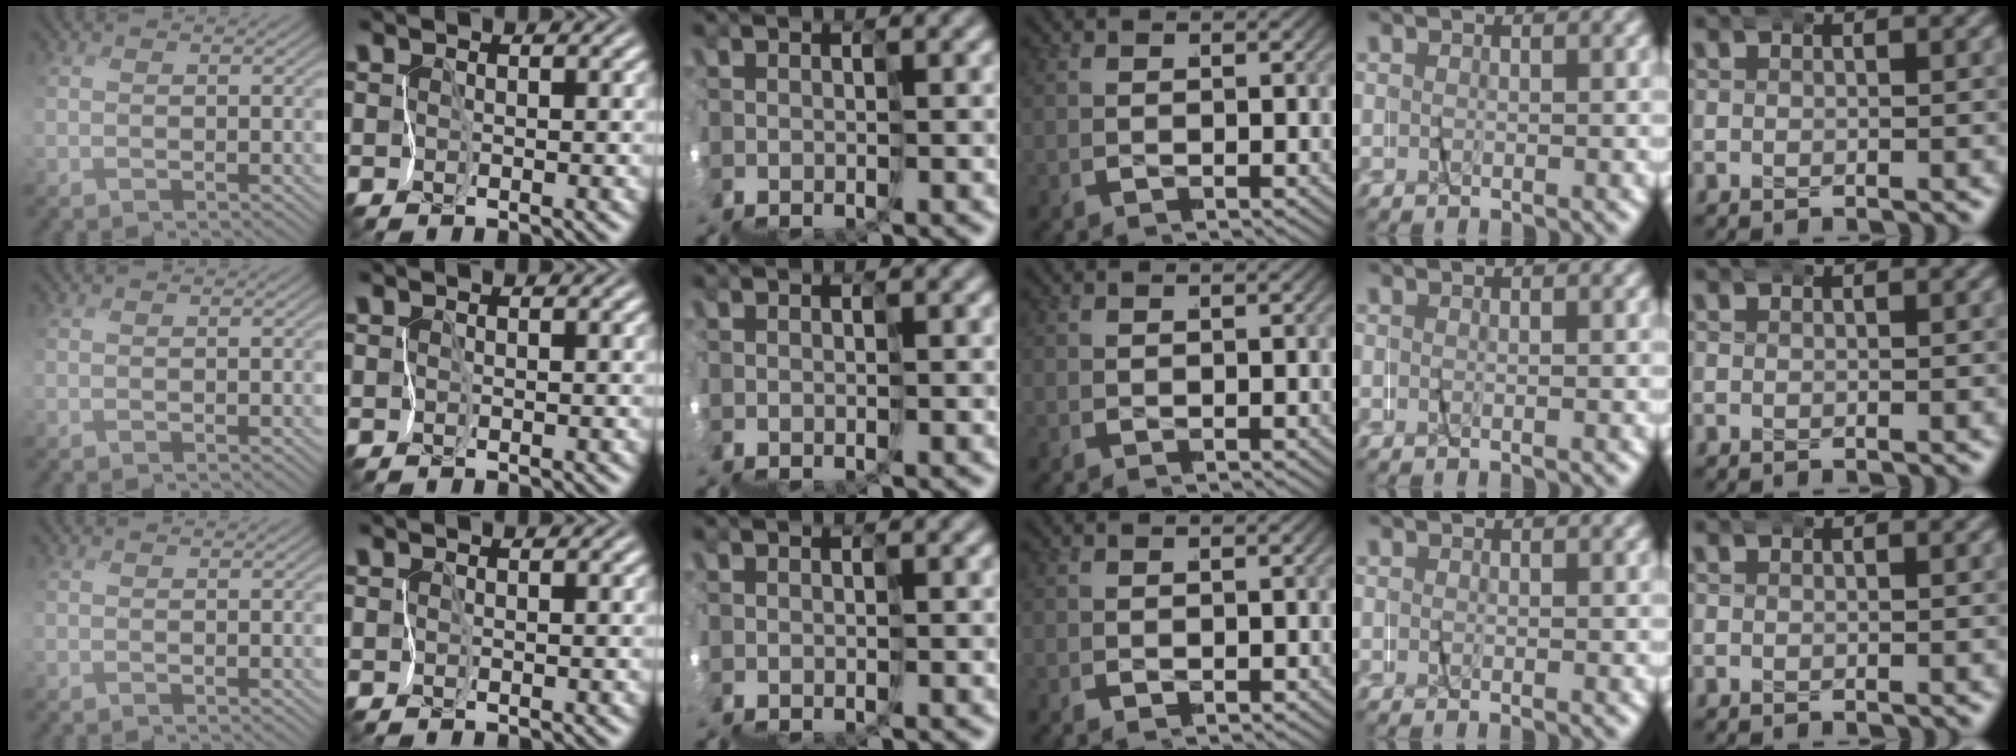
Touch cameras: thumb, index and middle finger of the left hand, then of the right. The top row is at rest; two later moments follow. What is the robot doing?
{"motion": "wrap", "object": "netting"}